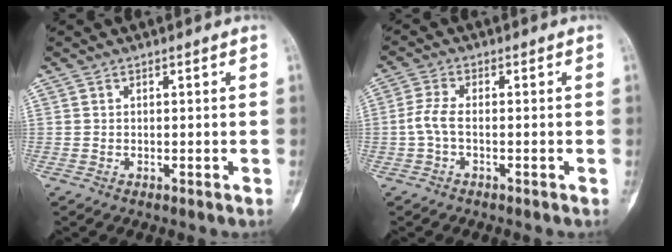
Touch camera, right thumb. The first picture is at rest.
{"total": 3.4, "force": [-0.8, 1.3, 3.1], "torque": [-0.077, 0.003, -0.021]}